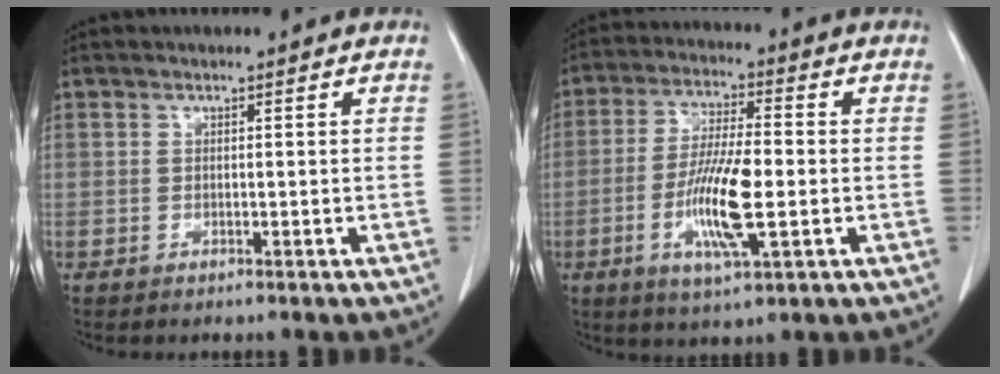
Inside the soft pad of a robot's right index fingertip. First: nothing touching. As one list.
[{"total": 10.9, "force": [-2.6, 1.6, 10.4], "torque": [-0.205, -0.010, -0.050]}]